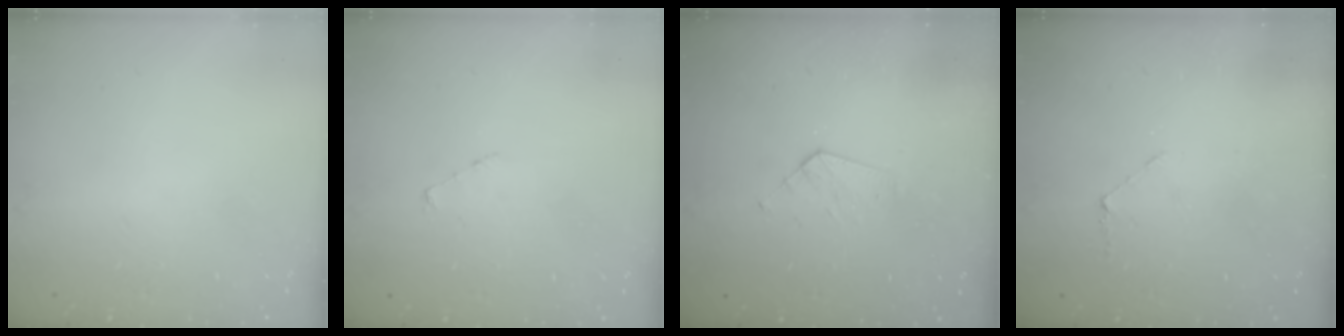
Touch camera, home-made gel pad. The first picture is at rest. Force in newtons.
{"total": 3.7, "press": 3.7, "slide": 0.3}
{"total": 3.3, "press": 3.3, "slide": 0.2}
{"total": 3.5, "press": 3.5, "slide": 0.3}